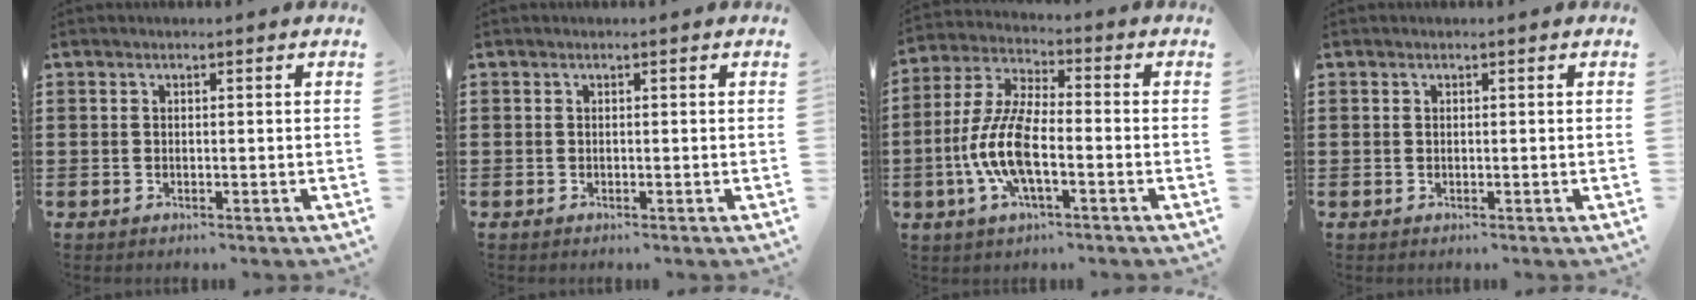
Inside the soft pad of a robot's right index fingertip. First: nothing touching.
{"total": 0.0}
{"total": 9.3, "force": [-2.7, 3.3, 8.3], "torque": [-0.203, -0.013, -0.059]}
{"total": 0.0}